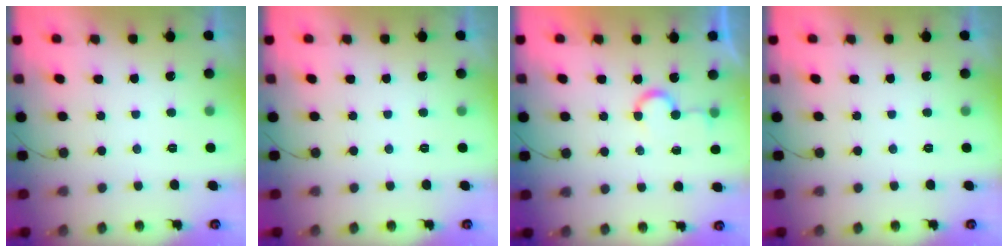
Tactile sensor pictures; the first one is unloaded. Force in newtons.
{"total": 0.0}
{"total": 5.4, "press": 5.4, "slide": 0.4}
{"total": 0.0}